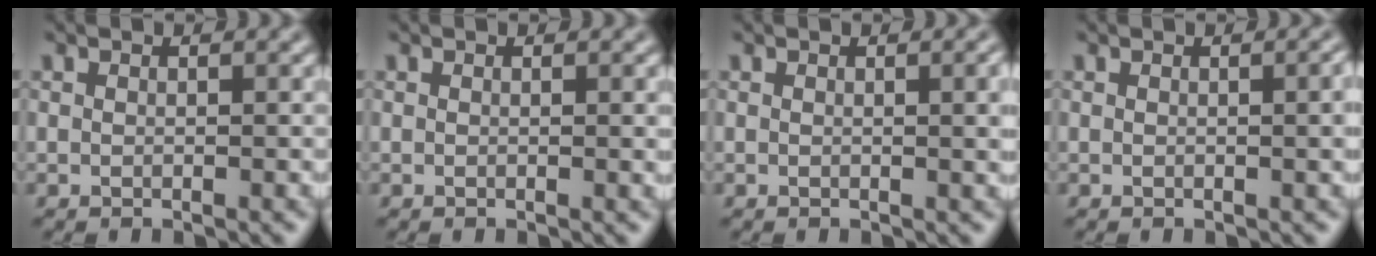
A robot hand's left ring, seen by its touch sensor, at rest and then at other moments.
{"total": 0.7, "force": [0.1, 0.1, 0.6], "torque": [-0.007, 0.000, 0.000]}
{"total": 2.5, "force": [0.3, 0.8, 2.3], "torque": [-0.023, 0.003, 0.000]}
{"total": 2.1, "force": [0.1, 0.6, 2.0], "torque": [-0.018, 0.003, -0.001]}